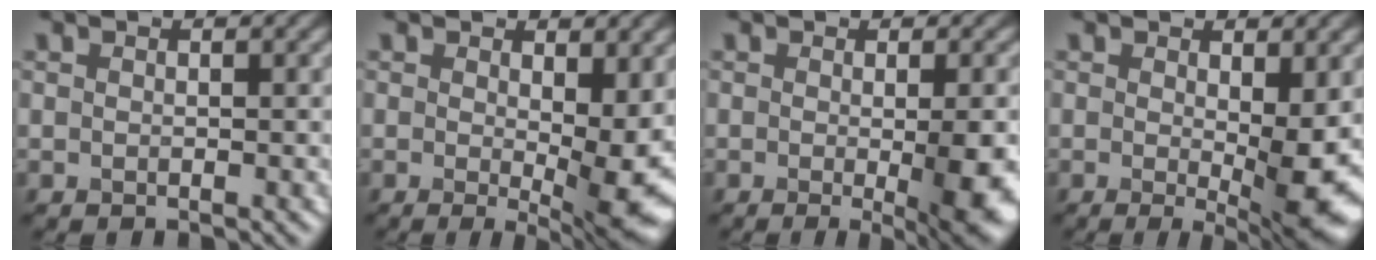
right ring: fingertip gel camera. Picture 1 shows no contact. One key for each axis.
{"total": 7.5, "fx": -0.1, "fy": 2.2, "fz": 7.2, "tx": -0.102, "ty": -0.020, "tz": 0.003}
{"total": 6.4, "fx": -0.9, "fy": 1.4, "fz": 6.2, "tx": -0.081, "ty": -0.016, "tz": -0.007}
{"total": 6.7, "fx": -0.5, "fy": 1.5, "fz": 6.5, "tx": -0.097, "ty": -0.021, "tz": -0.002}